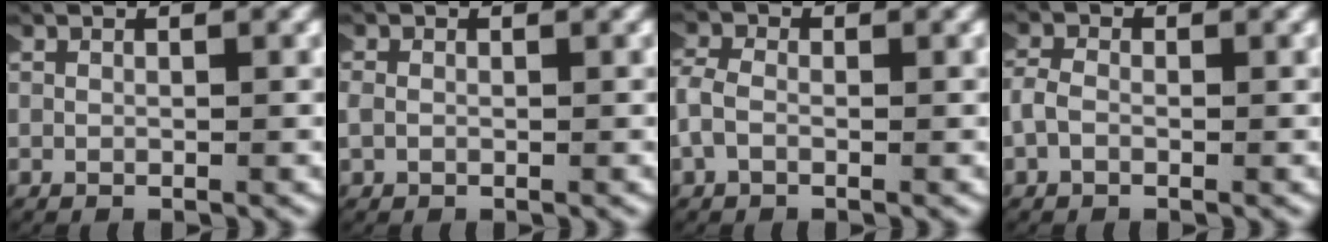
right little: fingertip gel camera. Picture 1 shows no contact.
{"total": 1.6, "force": [0.1, 1.3, 0.8], "torque": [-0.026, 0.001, 0.002]}
{"total": 2.5, "force": [-0.3, 1.9, 1.5], "torque": [-0.043, -0.003, -0.008]}
{"total": 1.6, "force": [-0.3, 1.2, 1.0], "torque": [-0.027, 0.003, -0.008]}